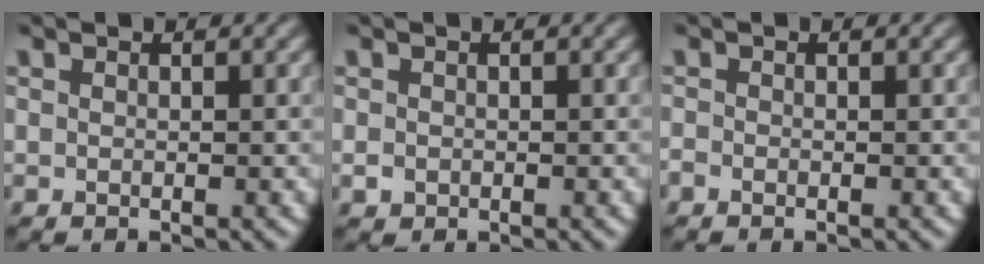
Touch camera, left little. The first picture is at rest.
{"total": 0.5, "force": [-0.2, 0.5, 0.1], "torque": [-0.001, -0.001, -0.006]}
{"total": 0.5, "force": [-0.4, 0.3, 0.0], "torque": [0.003, 0.001, -0.015]}